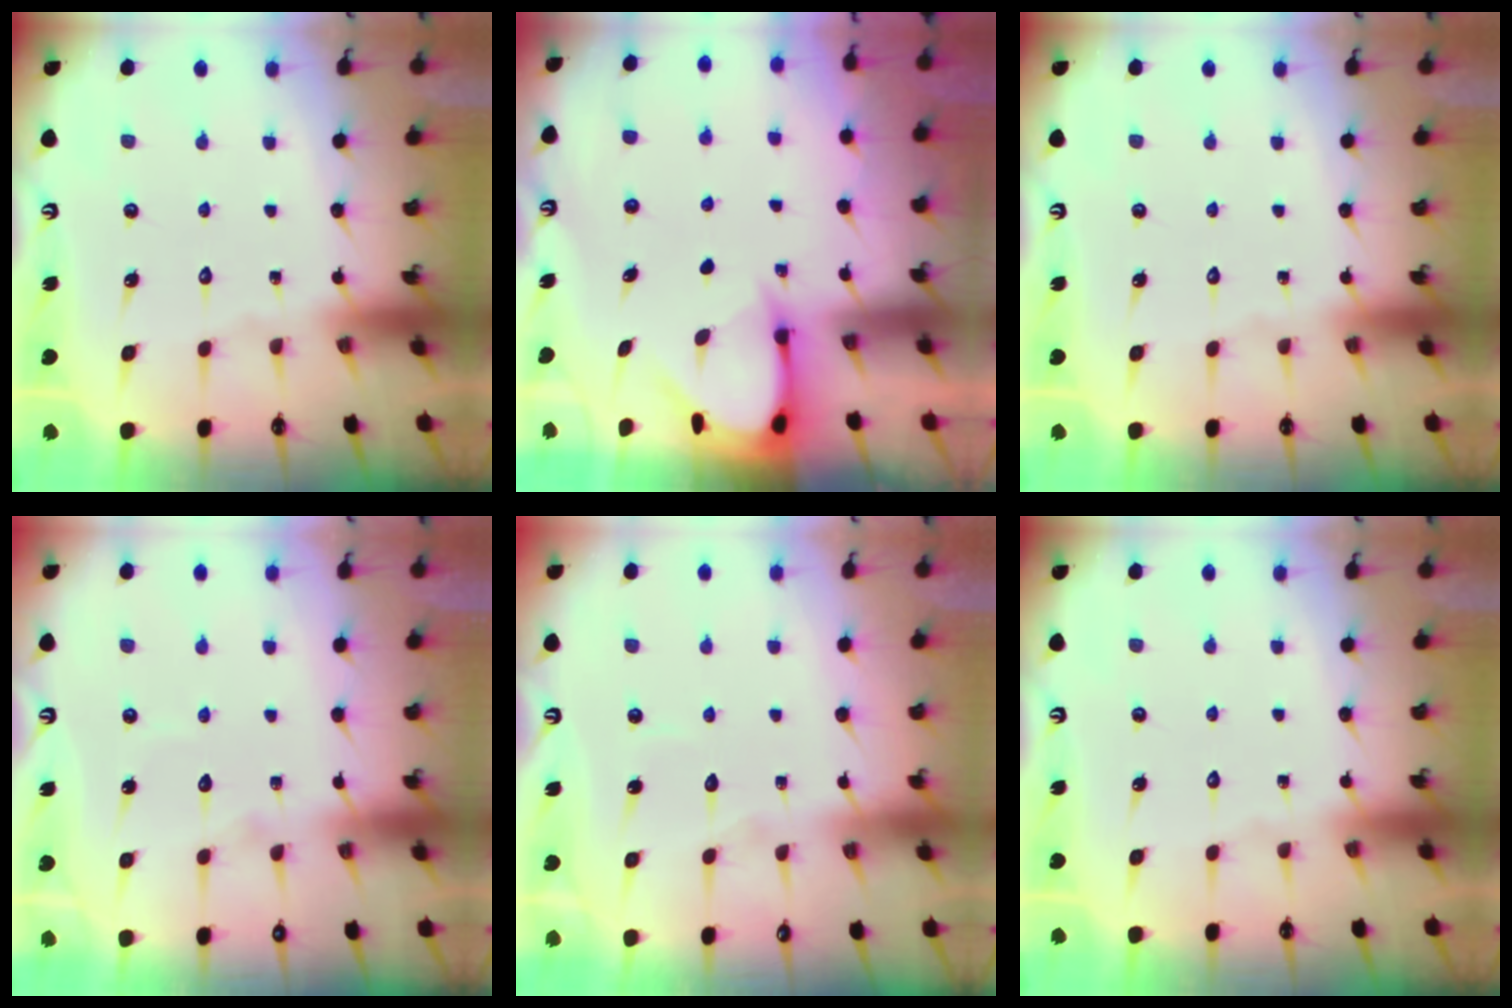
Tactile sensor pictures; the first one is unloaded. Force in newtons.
{"total": 3.9, "press": 3.8, "slide": 0.3}
{"total": 0.0}
{"total": 5.6, "press": 5.6, "slide": 0.5}
{"total": 4.5, "press": 4.5, "slide": 0.4}
{"total": 0.0}